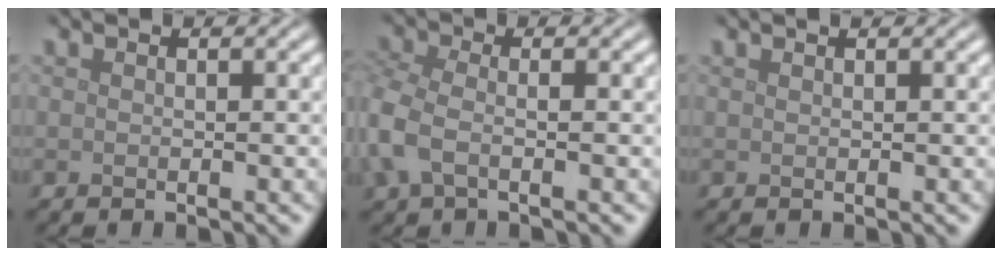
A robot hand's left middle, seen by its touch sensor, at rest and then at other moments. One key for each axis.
{"total": 3.2, "fx": -0.5, "fy": 1.7, "fz": 2.7, "tx": -0.071, "ty": -0.001, "tz": -0.023}
{"total": 0.6, "fx": 0.5, "fy": 0.1, "fz": 0.3, "tx": -0.003, "ty": 0.003, "tz": 0.006}